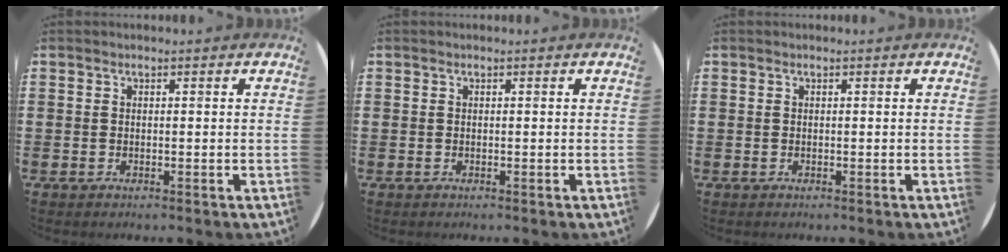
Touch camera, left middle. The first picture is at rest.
{"total": 0.0}
{"total": 0.0}